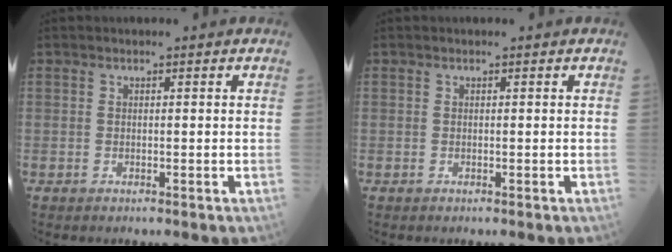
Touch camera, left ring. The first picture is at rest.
{"total": 0.0}